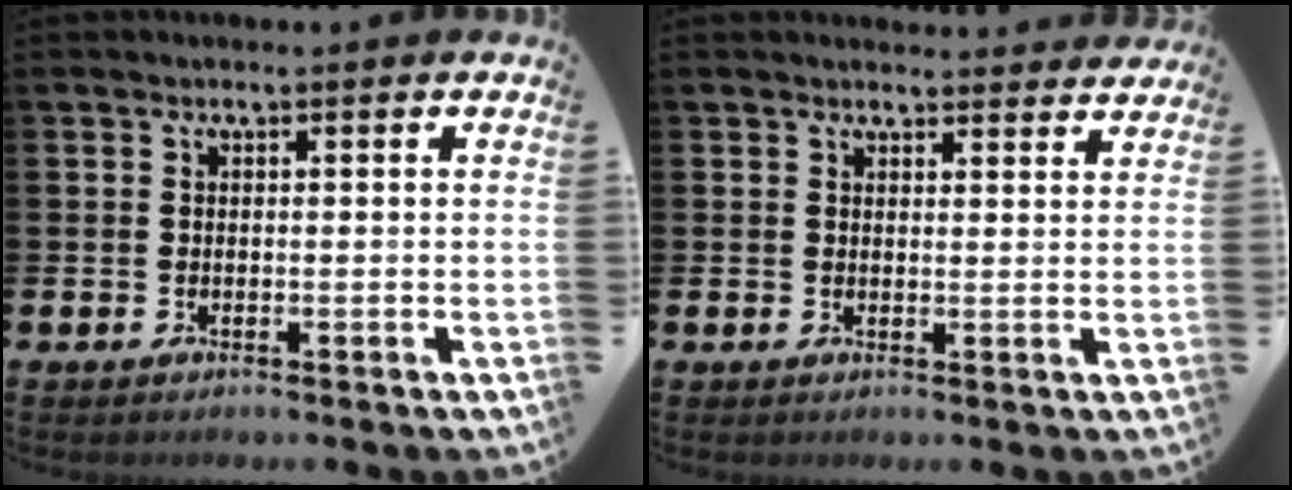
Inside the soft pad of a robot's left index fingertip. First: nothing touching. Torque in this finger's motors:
{"motor_torque": [0.14, -0.16, 0.09, 0.00]}